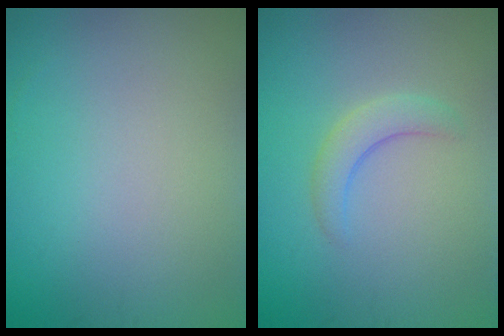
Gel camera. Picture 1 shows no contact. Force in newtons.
{"total": 2.4, "press": 2.4, "slide": 0.3}